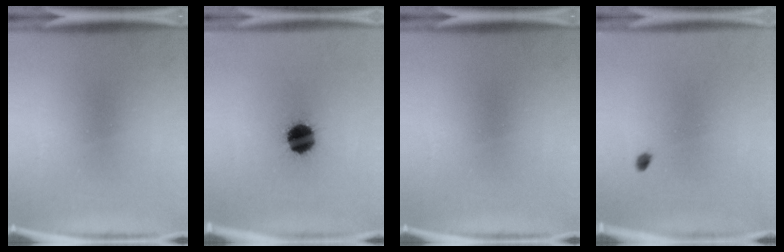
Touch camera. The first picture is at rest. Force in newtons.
{"total": 11.0}
{"total": 0.0}
{"total": 1.6}